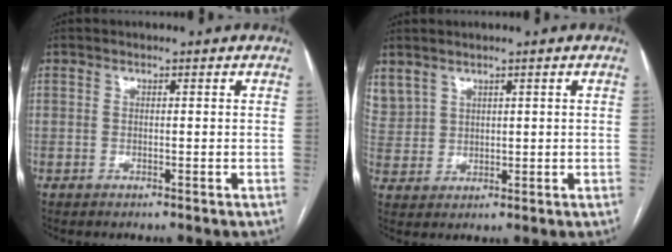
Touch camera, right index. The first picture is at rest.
{"total": 7.2, "force": [4.6, 5.0, 2.3], "torque": [-0.069, 0.015, 0.112]}